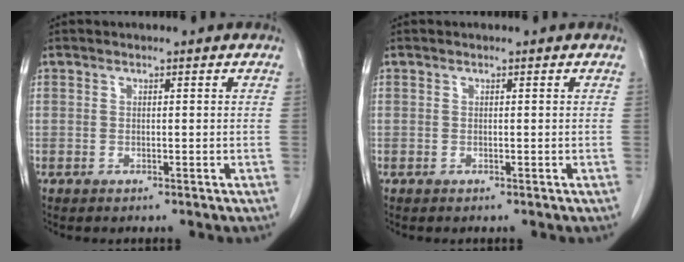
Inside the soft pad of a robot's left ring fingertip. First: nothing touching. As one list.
[{"total": 0.0}]